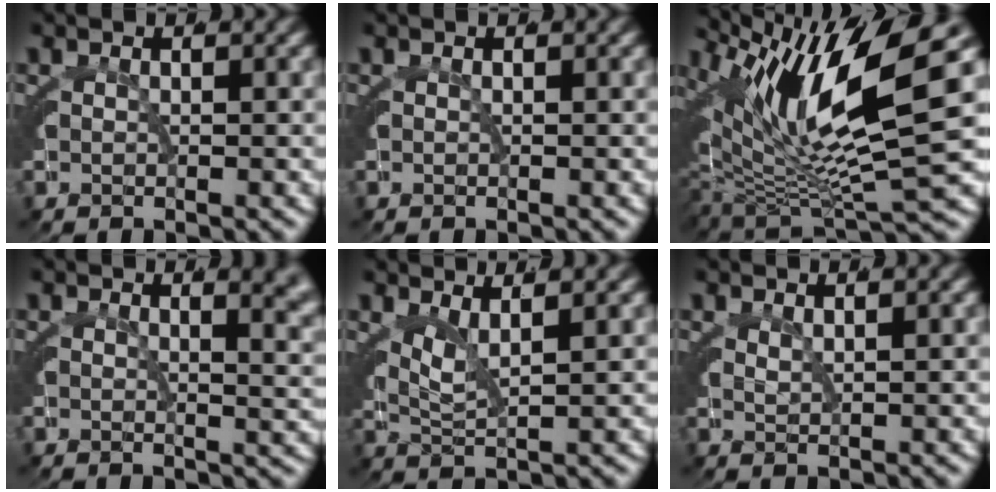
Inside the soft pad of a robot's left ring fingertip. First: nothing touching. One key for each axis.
{"total": 0.0}
{"total": 14.0, "fx": 3.1, "fy": 6.3, "fz": 12.1, "tx": -0.177, "ty": 0.012, "tz": 0.050}
{"total": 4.3, "fx": 2.4, "fy": 1.1, "fz": 3.4, "tx": -0.021, "ty": 0.005, "tz": 0.029}
{"total": 3.3, "fx": 1.7, "fy": 1.1, "fz": 2.6, "tx": -0.057, "ty": -0.007, "tz": 0.033}
{"total": 1.3, "fx": 1.1, "fy": -0.4, "fz": 0.4, "tx": -0.012, "ty": -0.008, "tz": 0.029}